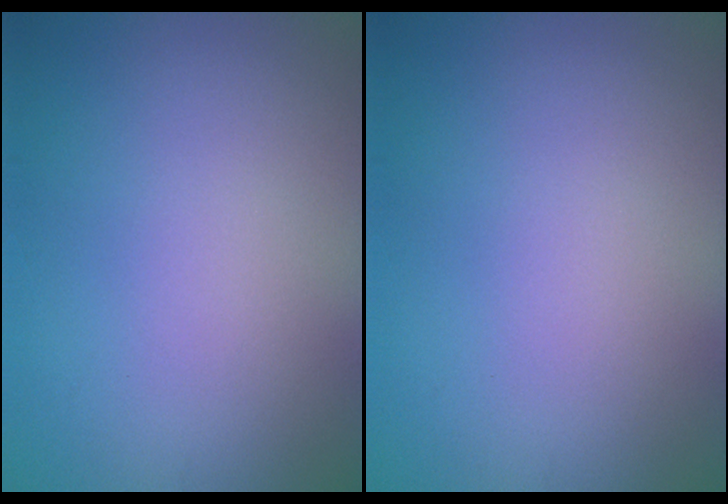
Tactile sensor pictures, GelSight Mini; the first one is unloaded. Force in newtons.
{"total": 0.0}